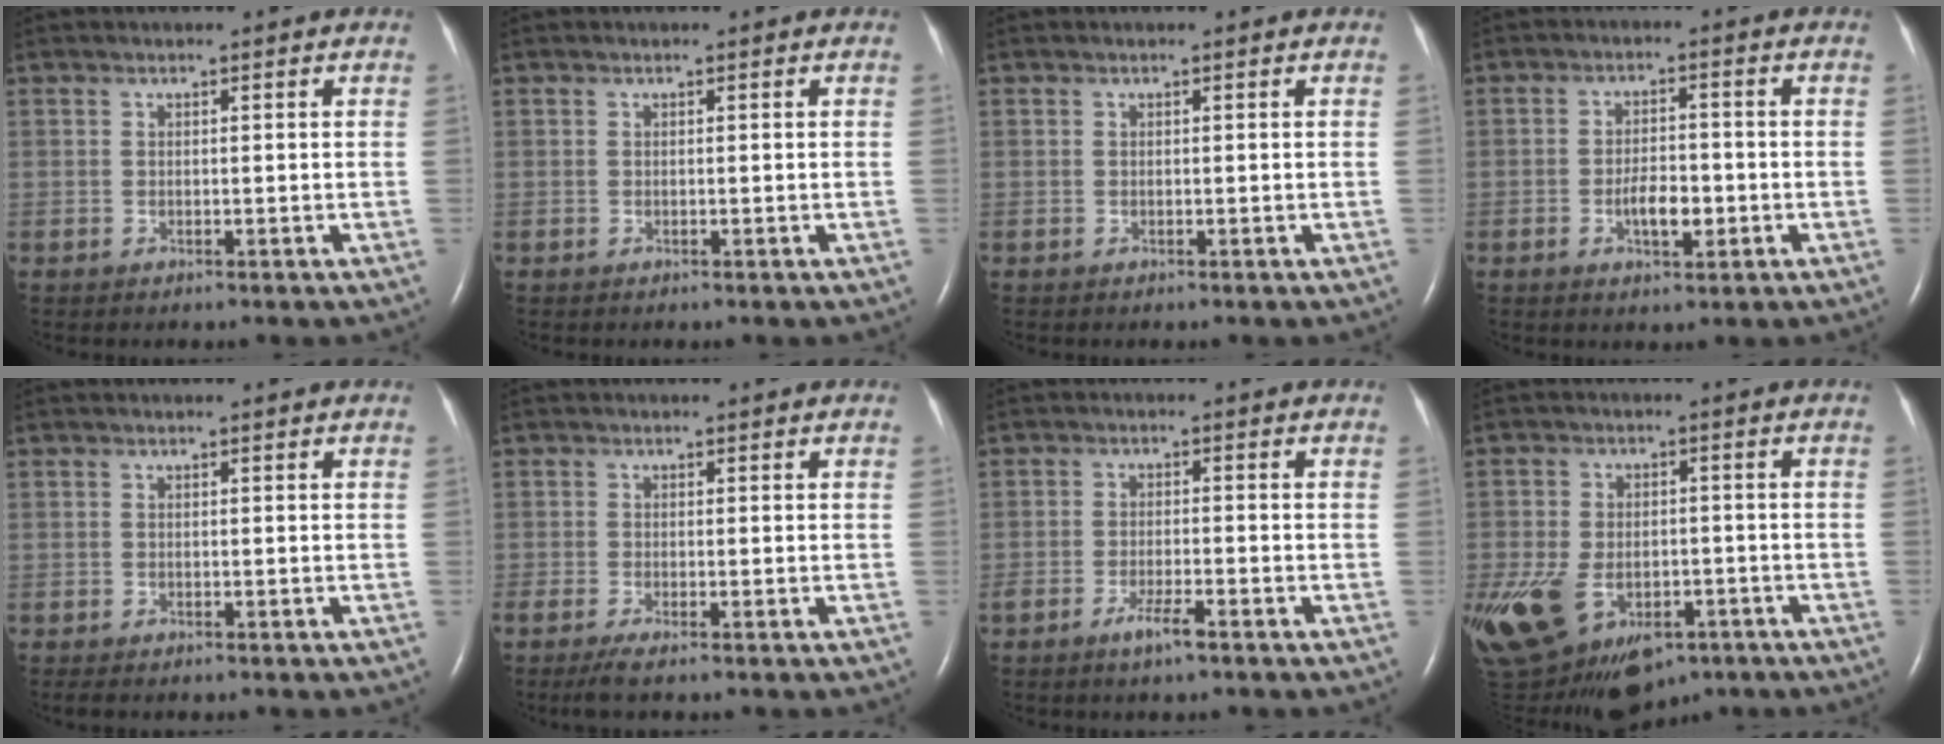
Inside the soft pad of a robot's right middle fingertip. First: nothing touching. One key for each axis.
{"total": 0.0}
{"total": 0.0}
{"total": 4.5, "fx": -1.4, "fy": 1.8, "fz": 3.9, "tx": -0.072, "ty": 0.002, "tz": -0.022}
{"total": 0.9, "fx": -0.7, "fy": 0.2, "fz": 0.5, "tx": -0.012, "ty": -0.003, "tz": -0.009}
{"total": 3.1, "fx": -2.1, "fy": 0.1, "fz": 2.2, "tx": -0.045, "ty": -0.012, "tz": -0.040}
{"total": 3.2, "fx": -2.1, "fy": 0.2, "fz": 2.3, "tx": -0.049, "ty": -0.004, "tz": -0.039}
{"total": 21.5, "fx": -10.0, "fy": 13.8, "fz": 13.2, "tx": -0.327, "ty": -0.017, "tz": -0.145}